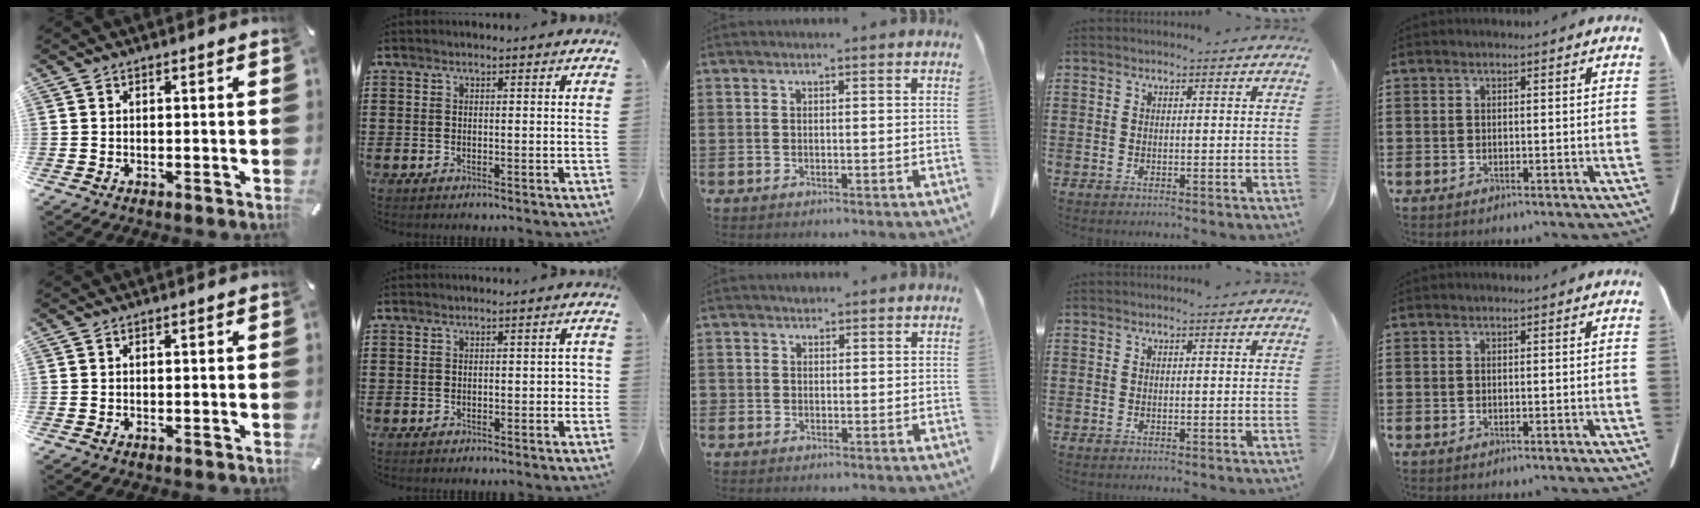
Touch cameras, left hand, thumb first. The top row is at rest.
{"index": {"total": 1.6, "force": [-0.5, 0.6, 1.5], "torque": [-0.026, 0.002, -0.010]}, "middle": {"total": 0.8, "force": [0.4, 0.7, 0.0], "torque": [-0.004, 0.002, 0.008]}}